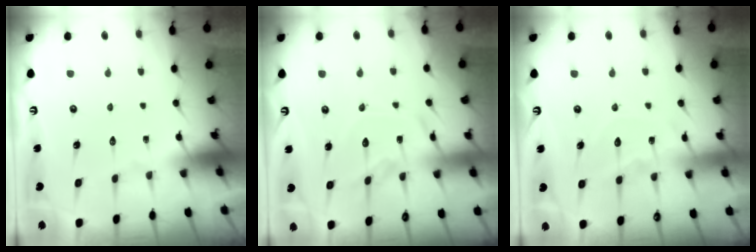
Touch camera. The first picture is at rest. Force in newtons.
{"total": 12.0, "press": 12.0, "slide": 0.8}
{"total": 8.0, "press": 8.0, "slide": 0.8}